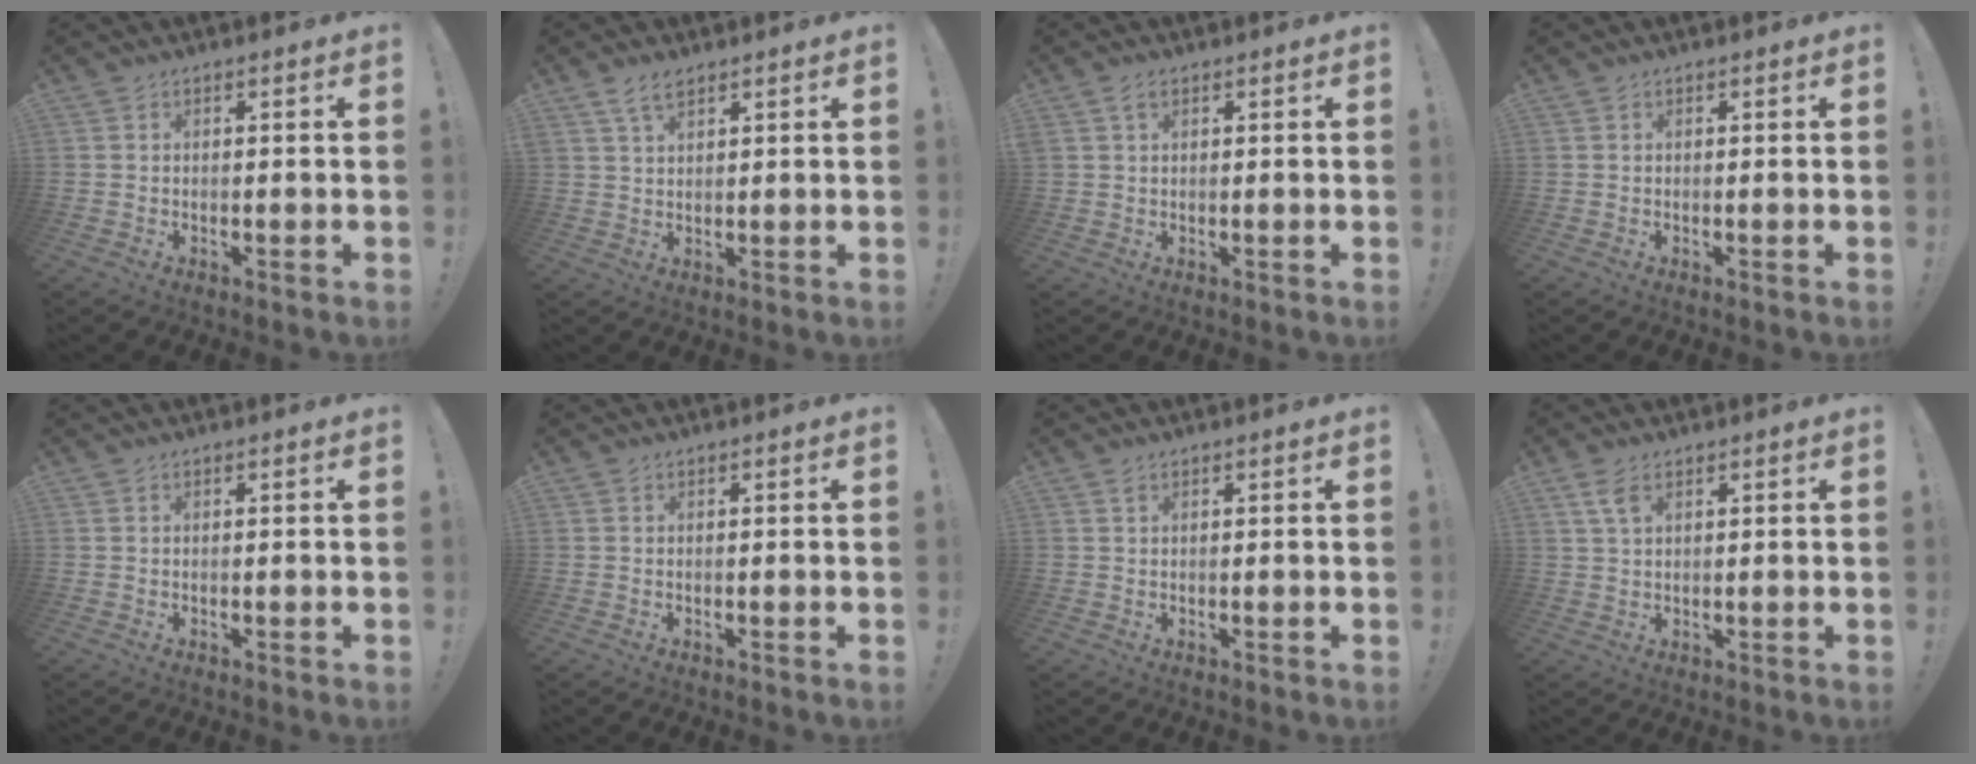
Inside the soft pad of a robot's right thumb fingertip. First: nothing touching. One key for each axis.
{"total": 4.4, "fx": 3.0, "fy": 1.8, "fz": 2.7, "tx": -0.050, "ty": -0.009, "tz": 0.055}
{"total": 2.6, "fx": 1.5, "fy": 1.3, "fz": 1.7, "tx": -0.027, "ty": 0.000, "tz": 0.026}
{"total": 0.0}
{"total": 0.0}
{"total": 0.0}
{"total": 0.7, "fx": 0.4, "fy": 0.4, "fz": 0.4, "tx": -0.001, "ty": -0.001, "tz": 0.007}
{"total": 4.5, "fx": 2.3, "fy": 2.1, "fz": 3.2, "tx": -0.057, "ty": -0.004, "tz": 0.042}